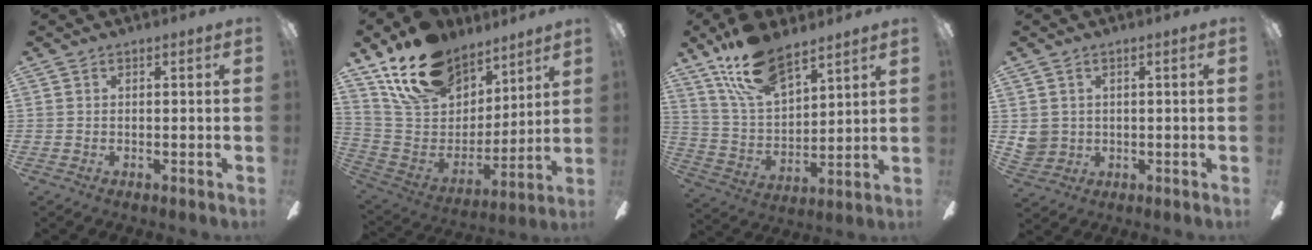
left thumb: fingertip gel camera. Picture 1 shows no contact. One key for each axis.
{"total": 19.2, "fx": 13.9, "fy": 10.9, "fz": 7.7, "tx": -0.153, "ty": -0.080, "tz": 0.259}
{"total": 17.2, "fx": 12.1, "fy": 7.6, "fz": 9.5, "tx": -0.183, "ty": -0.054, "tz": 0.219}
{"total": 4.0, "fx": 1.1, "fy": 3.7, "fz": 0.8, "tx": -0.015, "ty": 0.007, "tz": 0.024}